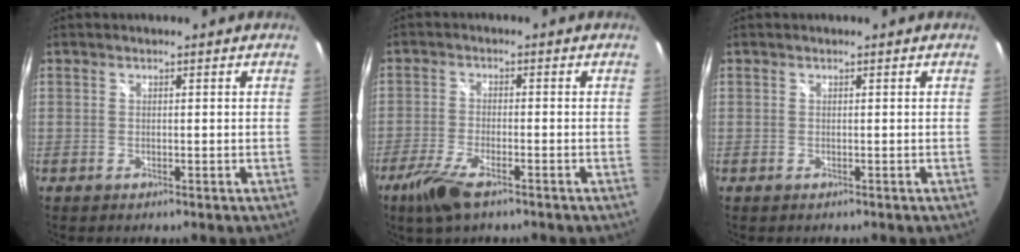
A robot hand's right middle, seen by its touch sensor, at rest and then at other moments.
{"total": 7.4, "force": [-5.0, 2.0, 5.2], "torque": [-0.131, -0.018, -0.097]}
{"total": 0.0}